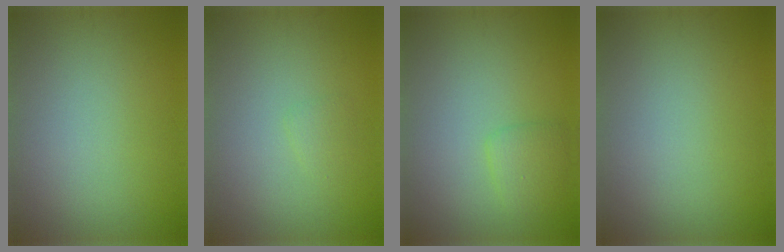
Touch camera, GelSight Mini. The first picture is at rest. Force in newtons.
{"total": 0.8, "press": 0.8, "slide": 0.0}
{"total": 1.6, "press": 1.6, "slide": 0.0}
{"total": 0.0}